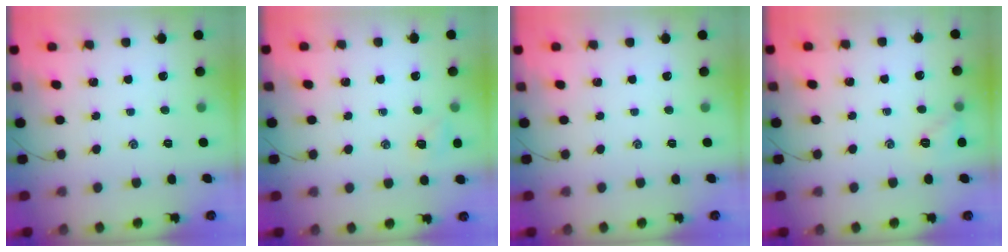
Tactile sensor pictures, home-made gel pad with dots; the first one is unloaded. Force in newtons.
{"total": 5.3, "press": 5.1, "slide": 1.3}
{"total": 0.0}
{"total": 6.7, "press": 6.6, "slide": 1.4}